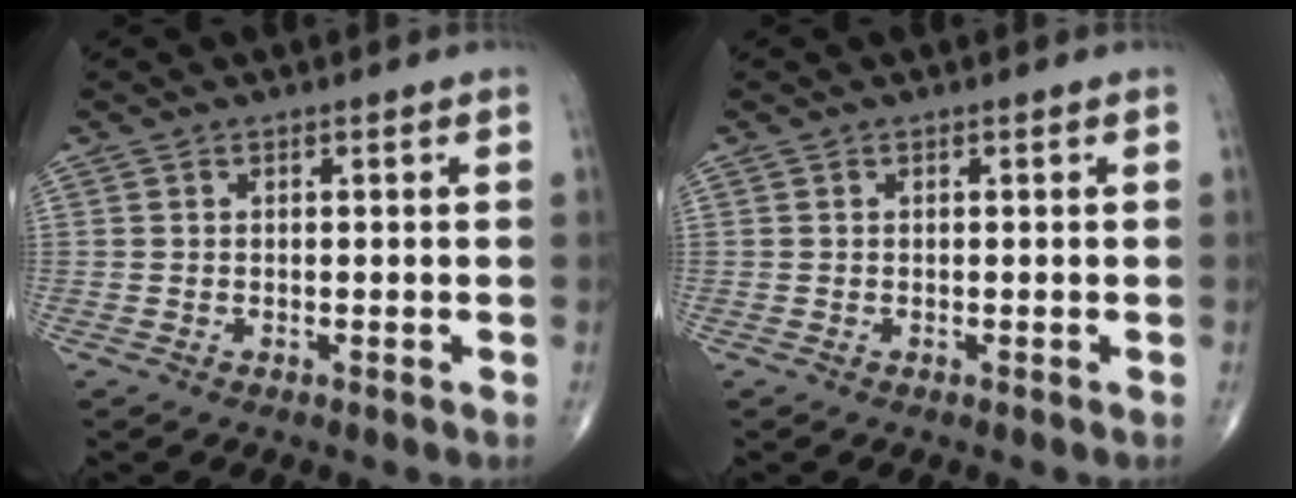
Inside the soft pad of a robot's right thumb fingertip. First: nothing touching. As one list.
[{"total": 0.0}]